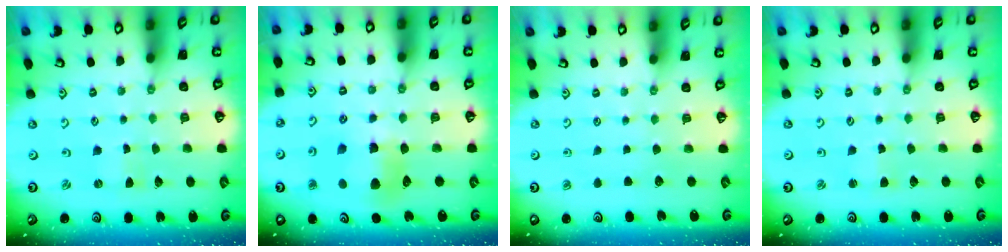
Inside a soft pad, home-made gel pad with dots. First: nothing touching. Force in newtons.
{"total": 8.6, "press": 8.5, "slide": 1.3}
{"total": 0.0}
{"total": 2.1, "press": 2.1, "slide": 0.3}